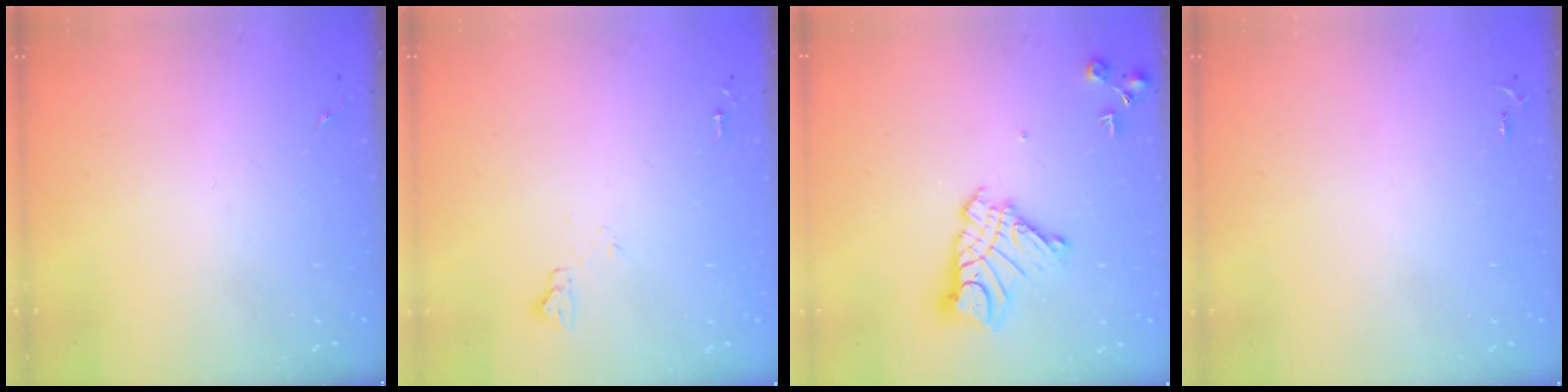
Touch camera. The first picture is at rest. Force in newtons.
{"total": 5.4, "press": 5.4, "slide": 0.7}
{"total": 14.2, "press": 14.2, "slide": 1.3}
{"total": 2.6, "press": 2.6, "slide": 0.3}